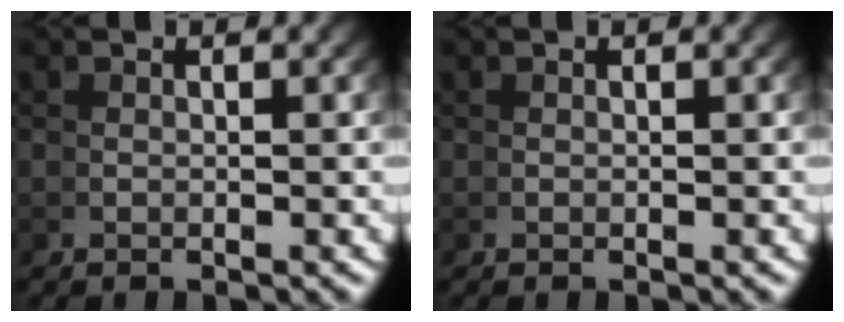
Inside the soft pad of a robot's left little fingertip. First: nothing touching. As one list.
[{"total": 0.0}]